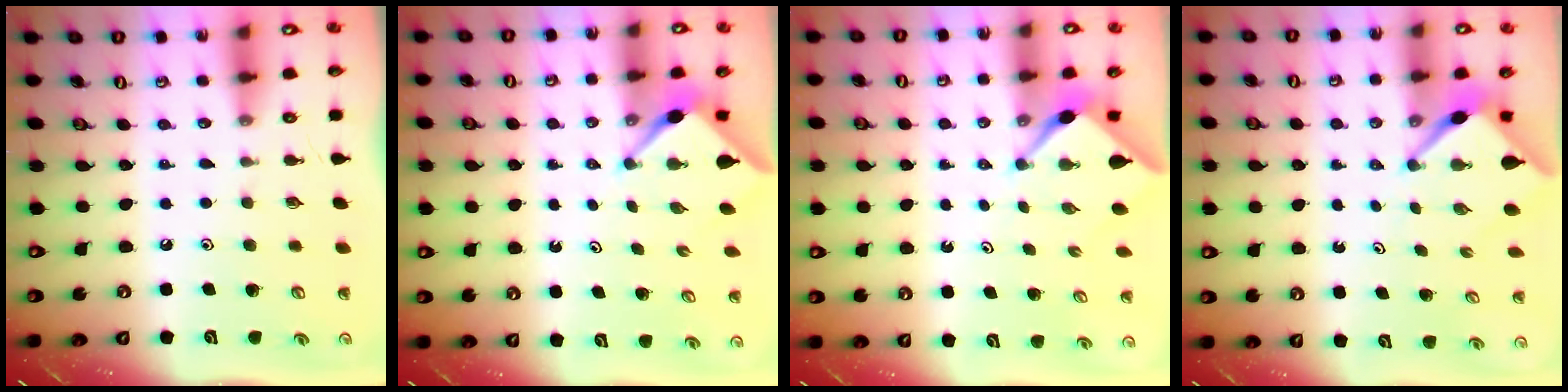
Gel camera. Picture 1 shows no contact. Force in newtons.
{"total": 3.9, "press": 3.9, "slide": 0.3}
{"total": 2.3, "press": 2.3, "slide": 0.3}
{"total": 3.6, "press": 3.6, "slide": 0.1}